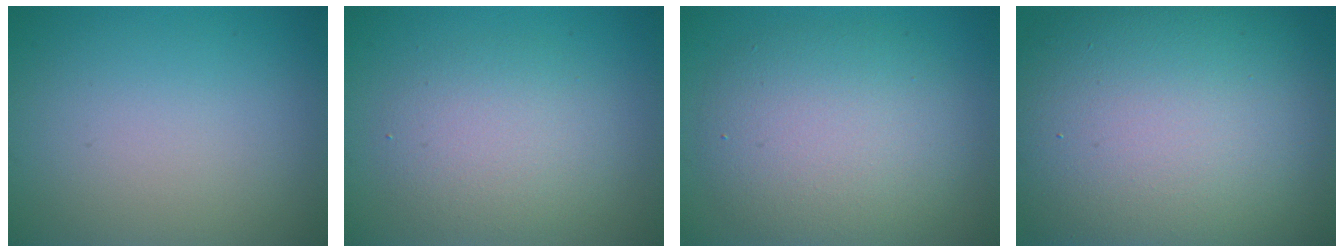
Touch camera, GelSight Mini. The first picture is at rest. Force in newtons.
{"total": 3.8, "press": 3.8, "slide": 0.3}
{"total": 6.7, "press": 6.7, "slide": 0.2}
{"total": 17.6, "press": 17.5, "slide": 1.0}